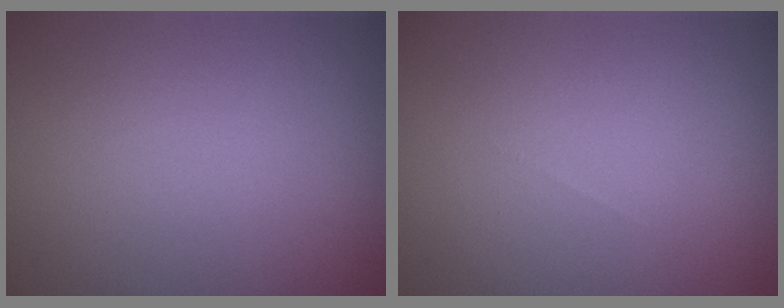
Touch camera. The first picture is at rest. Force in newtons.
{"total": 0.0}